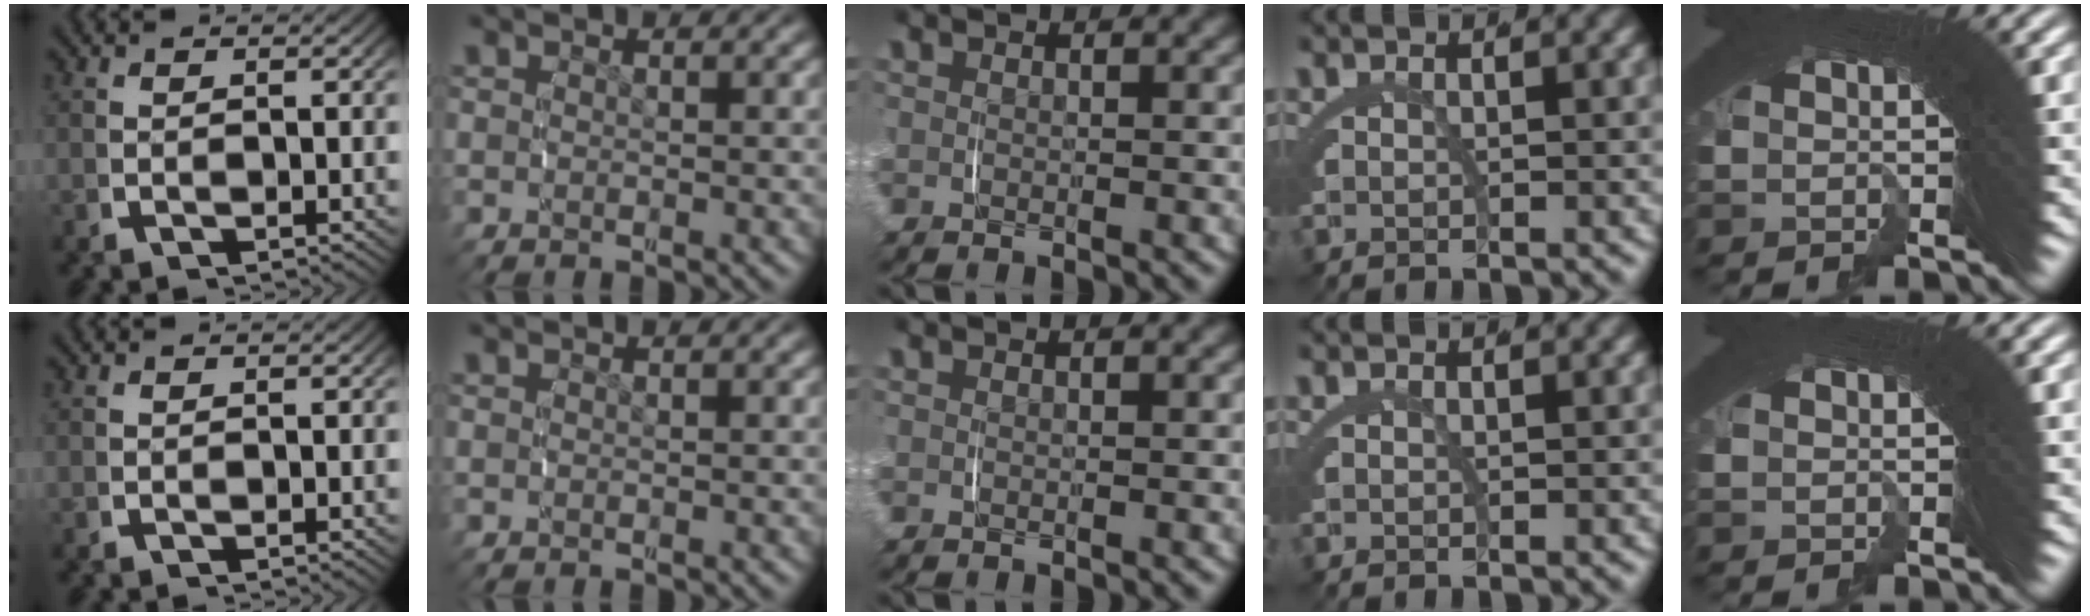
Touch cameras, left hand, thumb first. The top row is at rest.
{}